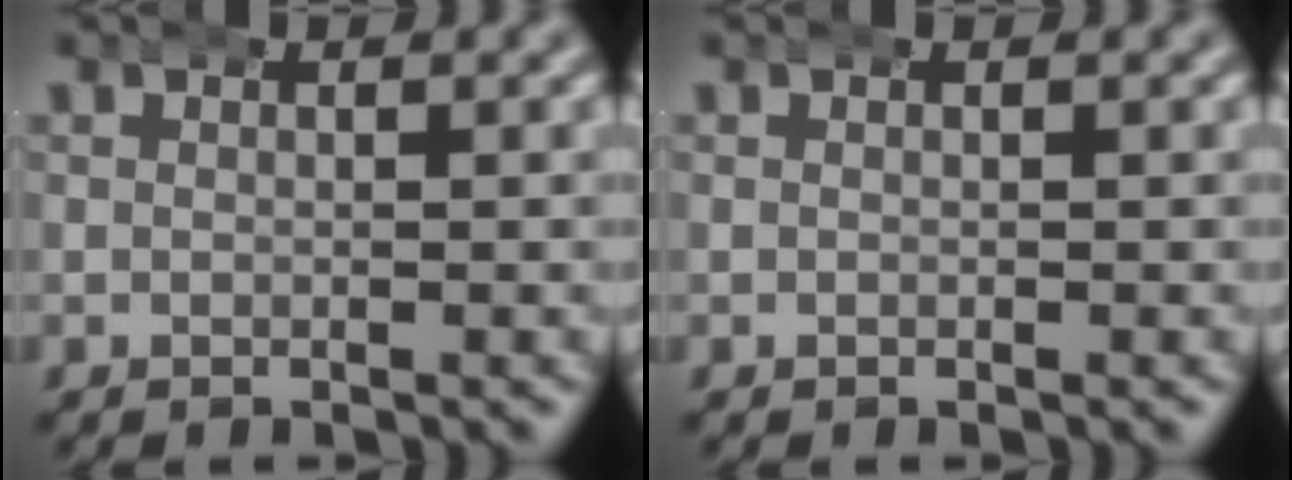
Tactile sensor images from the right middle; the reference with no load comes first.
{"total": 0.0}